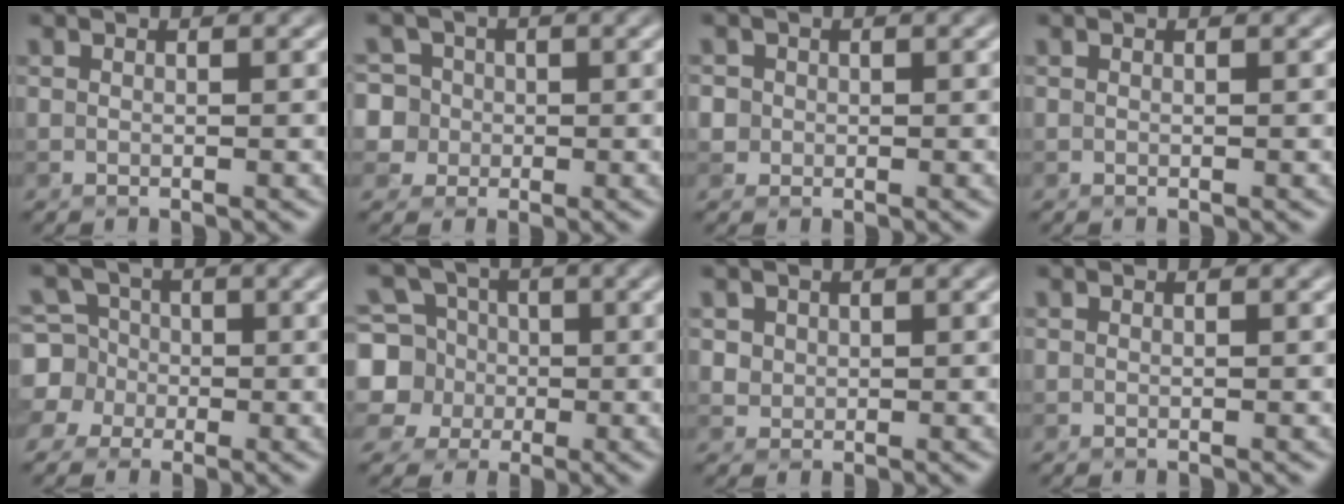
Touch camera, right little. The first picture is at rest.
{"total": 7.2, "force": [0.6, 6.8, 2.2], "torque": [-0.039, 0.032, -0.017]}
{"total": 1.7, "force": [0.0, 1.7, 0.3], "torque": [0.002, 0.003, -0.001]}
{"total": 0.0}
{"total": 6.2, "force": [-0.4, 6.0, 1.5], "torque": [-0.024, 0.023, -0.039]}
{"total": 8.2, "force": [-0.2, 7.8, 2.7], "torque": [-0.072, 0.024, -0.039]}
{"total": 1.4, "force": [0.5, 1.2, 0.3], "torque": [-0.004, -0.008, 0.025]}
{"total": 0.0}